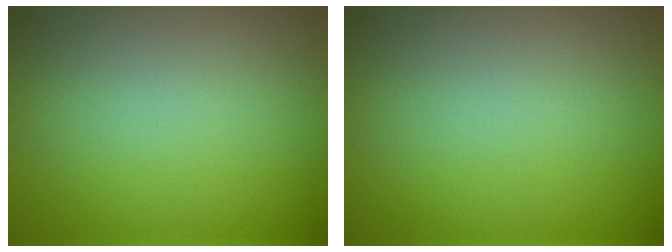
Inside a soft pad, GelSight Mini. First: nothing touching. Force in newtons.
{"total": 0.0}